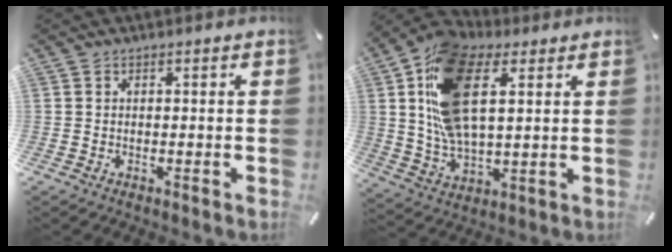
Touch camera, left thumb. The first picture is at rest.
{"total": 18.3, "force": [6.5, 10.1, 13.9], "torque": [-0.310, -0.006, 0.113]}